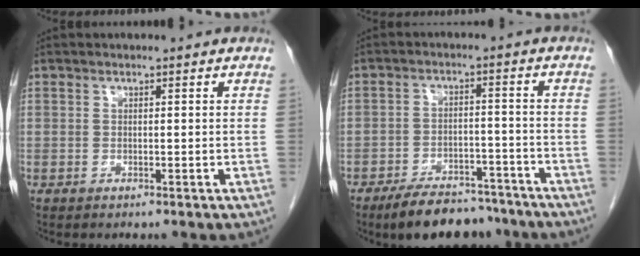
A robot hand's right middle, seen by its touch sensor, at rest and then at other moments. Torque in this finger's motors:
{"motor_torque": [1.31, -0.83, 0.15, 0.10]}